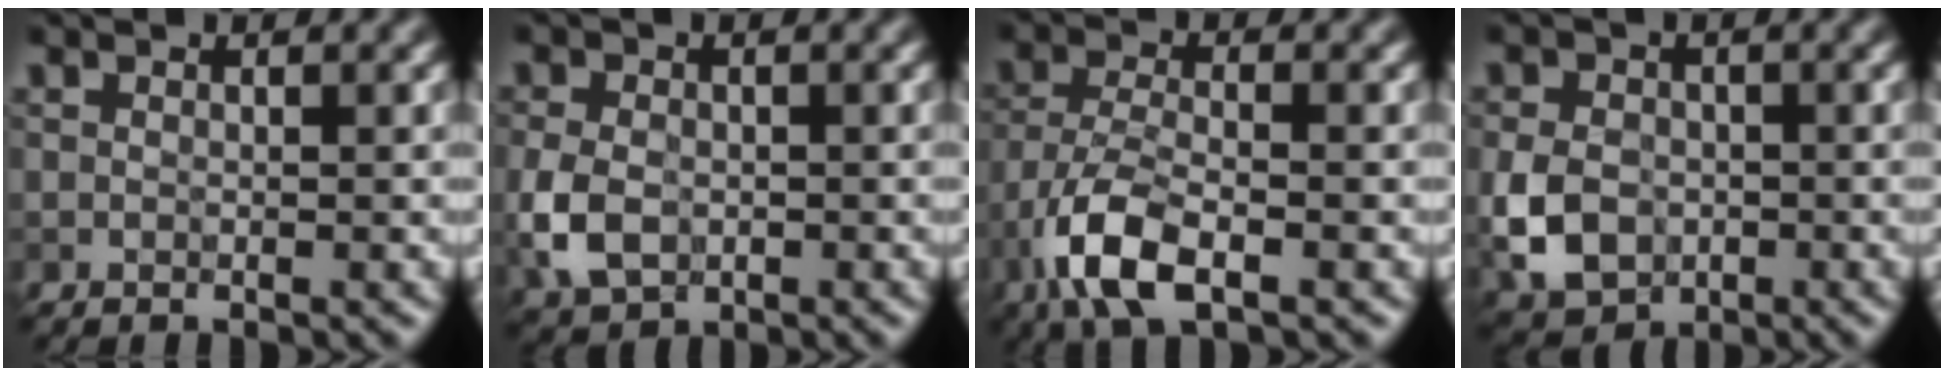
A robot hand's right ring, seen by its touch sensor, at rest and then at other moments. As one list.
[{"total": 4.3, "force": [-1.0, 3.2, 2.7], "torque": [-0.069, -0.007, -0.022]}, {"total": 6.0, "force": [-3.2, 2.2, 4.5], "torque": [-0.097, -0.004, -0.070]}, {"total": 5.2, "force": [-1.3, 4.1, 3.0], "torque": [-0.068, -0.006, -0.031]}]